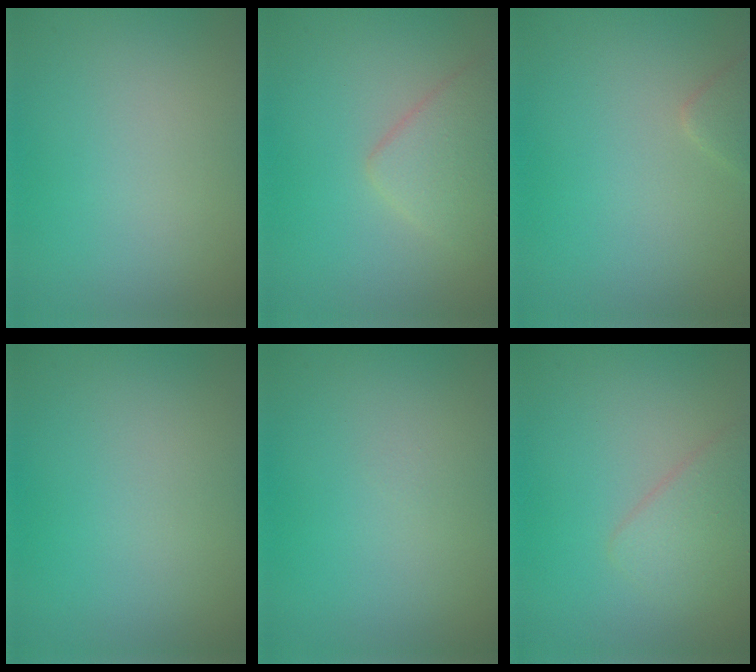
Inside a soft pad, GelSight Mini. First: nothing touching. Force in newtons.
{"total": 2.9, "press": 2.9, "slide": 0.1}
{"total": 1.2, "press": 1.2, "slide": 0.1}
{"total": 0.0}
{"total": 0.0}
{"total": 2.1, "press": 2.1, "slide": 0.1}